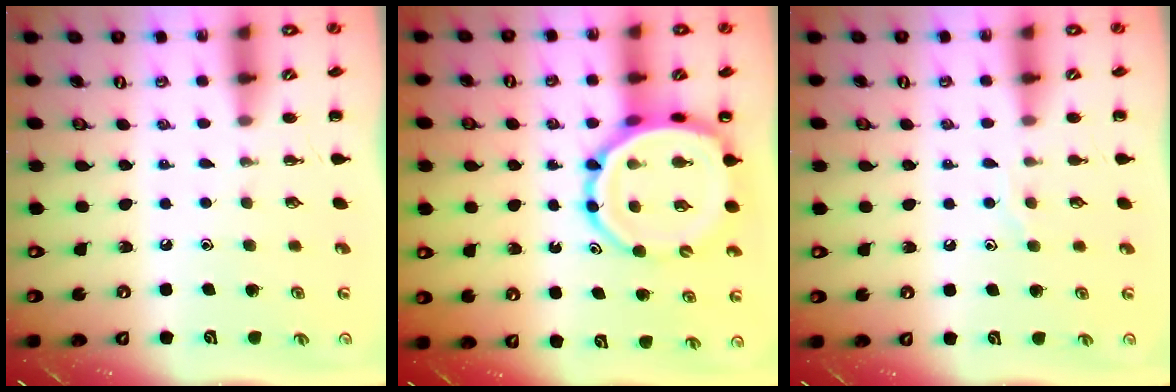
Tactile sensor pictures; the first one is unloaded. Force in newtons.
{"total": 13.1, "press": 12.6, "slide": 3.5}
{"total": 5.7, "press": 5.6, "slide": 1.0}